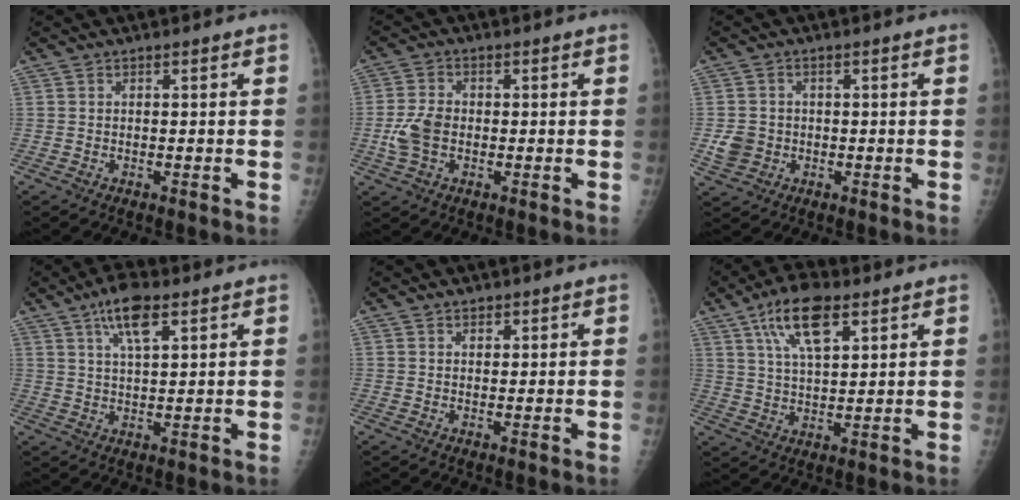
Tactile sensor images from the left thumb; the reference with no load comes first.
{"total": 5.8, "force": [-1.0, 3.9, 4.1], "torque": [-0.086, 0.010, -0.019]}
{"total": 4.2, "force": [-0.9, 3.8, 1.6], "torque": [-0.021, 0.007, -0.013]}
{"total": 7.6, "force": [4.1, 2.5, 5.9], "torque": [-0.101, -0.009, 0.073]}
{"total": 1.5, "force": [1.0, 1.0, 0.5], "torque": [0.003, -0.004, 0.013]}
{"total": 11.4, "force": [5.8, 4.6, 8.6], "torque": [-0.145, -0.014, 0.107]}